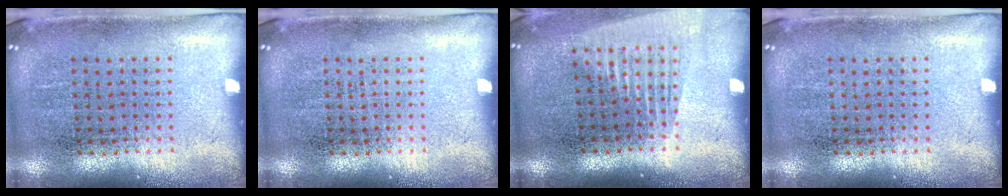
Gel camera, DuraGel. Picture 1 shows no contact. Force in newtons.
{"total": 0.0}
{"total": 1.4, "press": 1.2, "slide": 0.8}
{"total": 0.0}